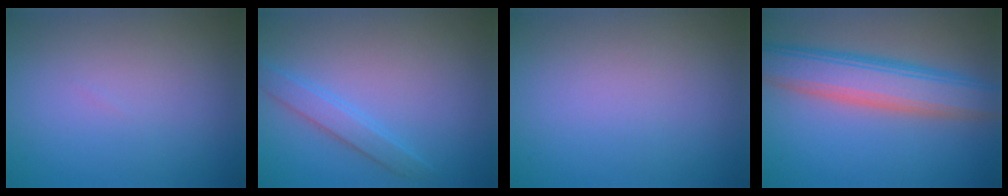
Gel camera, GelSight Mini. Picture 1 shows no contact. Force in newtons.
{"total": 2.2, "press": 2.1, "slide": 0.2}
{"total": 0.0}
{"total": 7.2, "press": 7.2, "slide": 0.2}